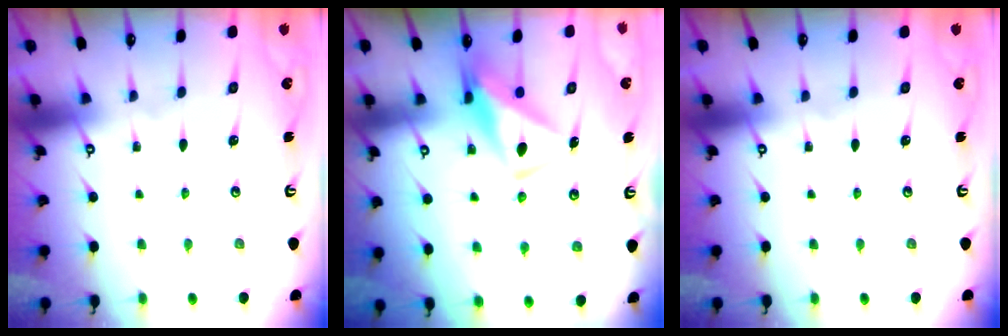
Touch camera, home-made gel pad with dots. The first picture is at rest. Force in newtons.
{"total": 9.4, "press": 9.4, "slide": 0.9}
{"total": 0.0}